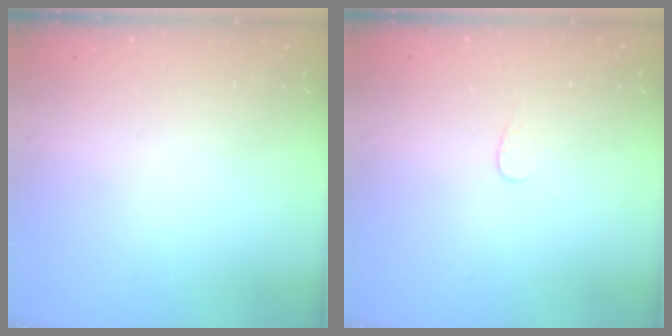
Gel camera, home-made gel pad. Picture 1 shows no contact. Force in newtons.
{"total": 3.0, "press": 3.0, "slide": 0.2}